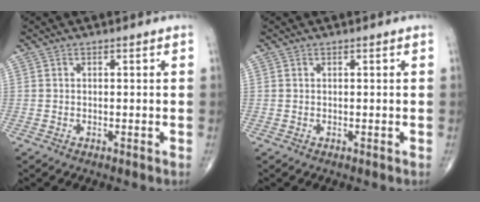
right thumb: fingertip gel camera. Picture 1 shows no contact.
{"total": 0.0}